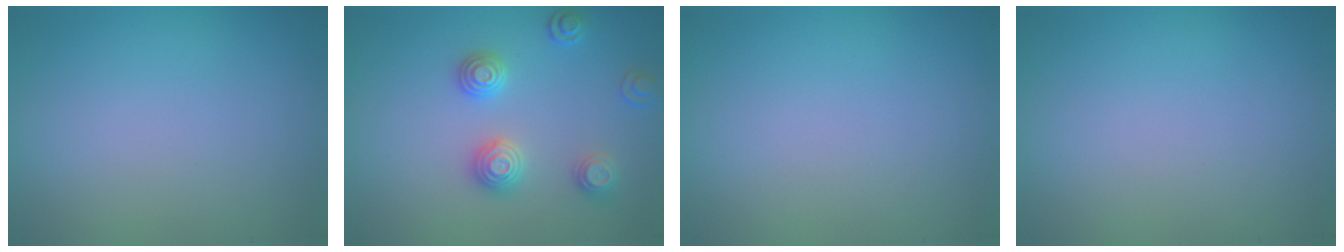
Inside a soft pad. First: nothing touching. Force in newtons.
{"total": 3.0, "press": 2.9, "slide": 0.6}
{"total": 0.0}
{"total": 0.0}